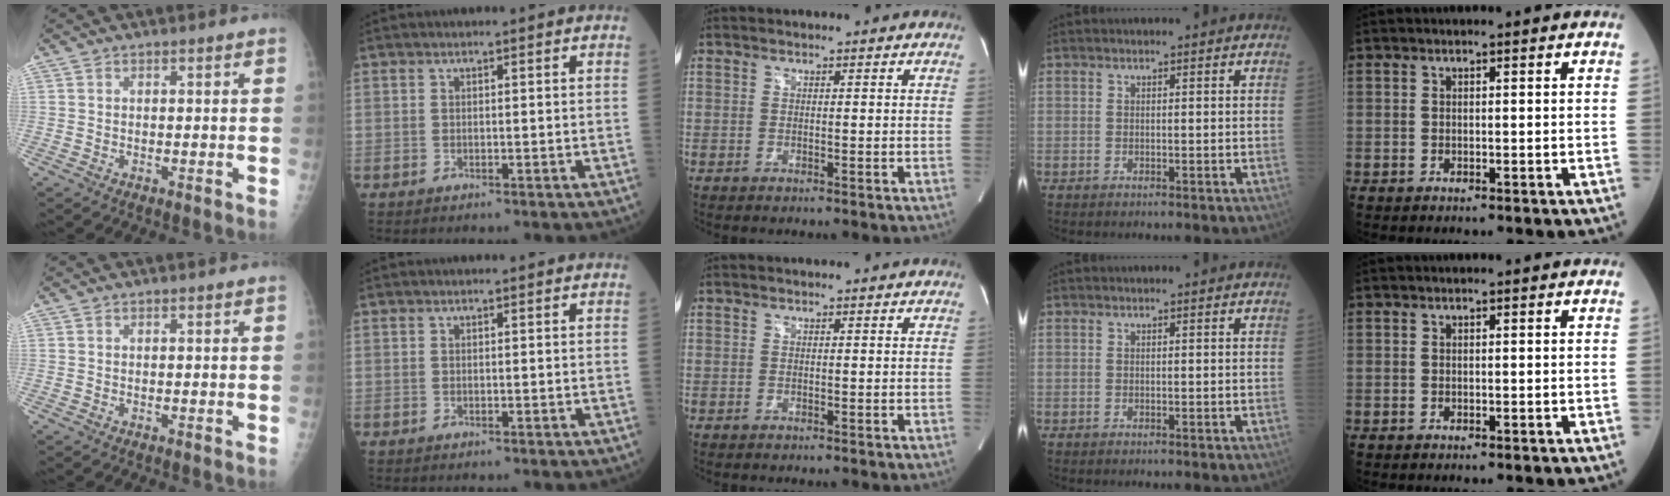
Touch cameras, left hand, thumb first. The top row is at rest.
{}